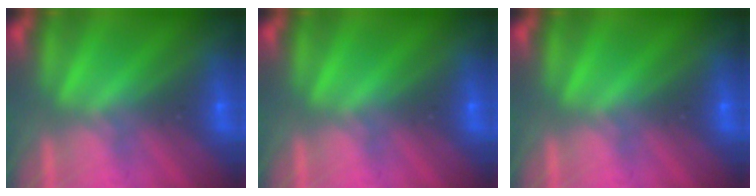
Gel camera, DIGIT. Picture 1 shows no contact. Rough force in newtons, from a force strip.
{"total": 0.0}
{"total": 0.0}